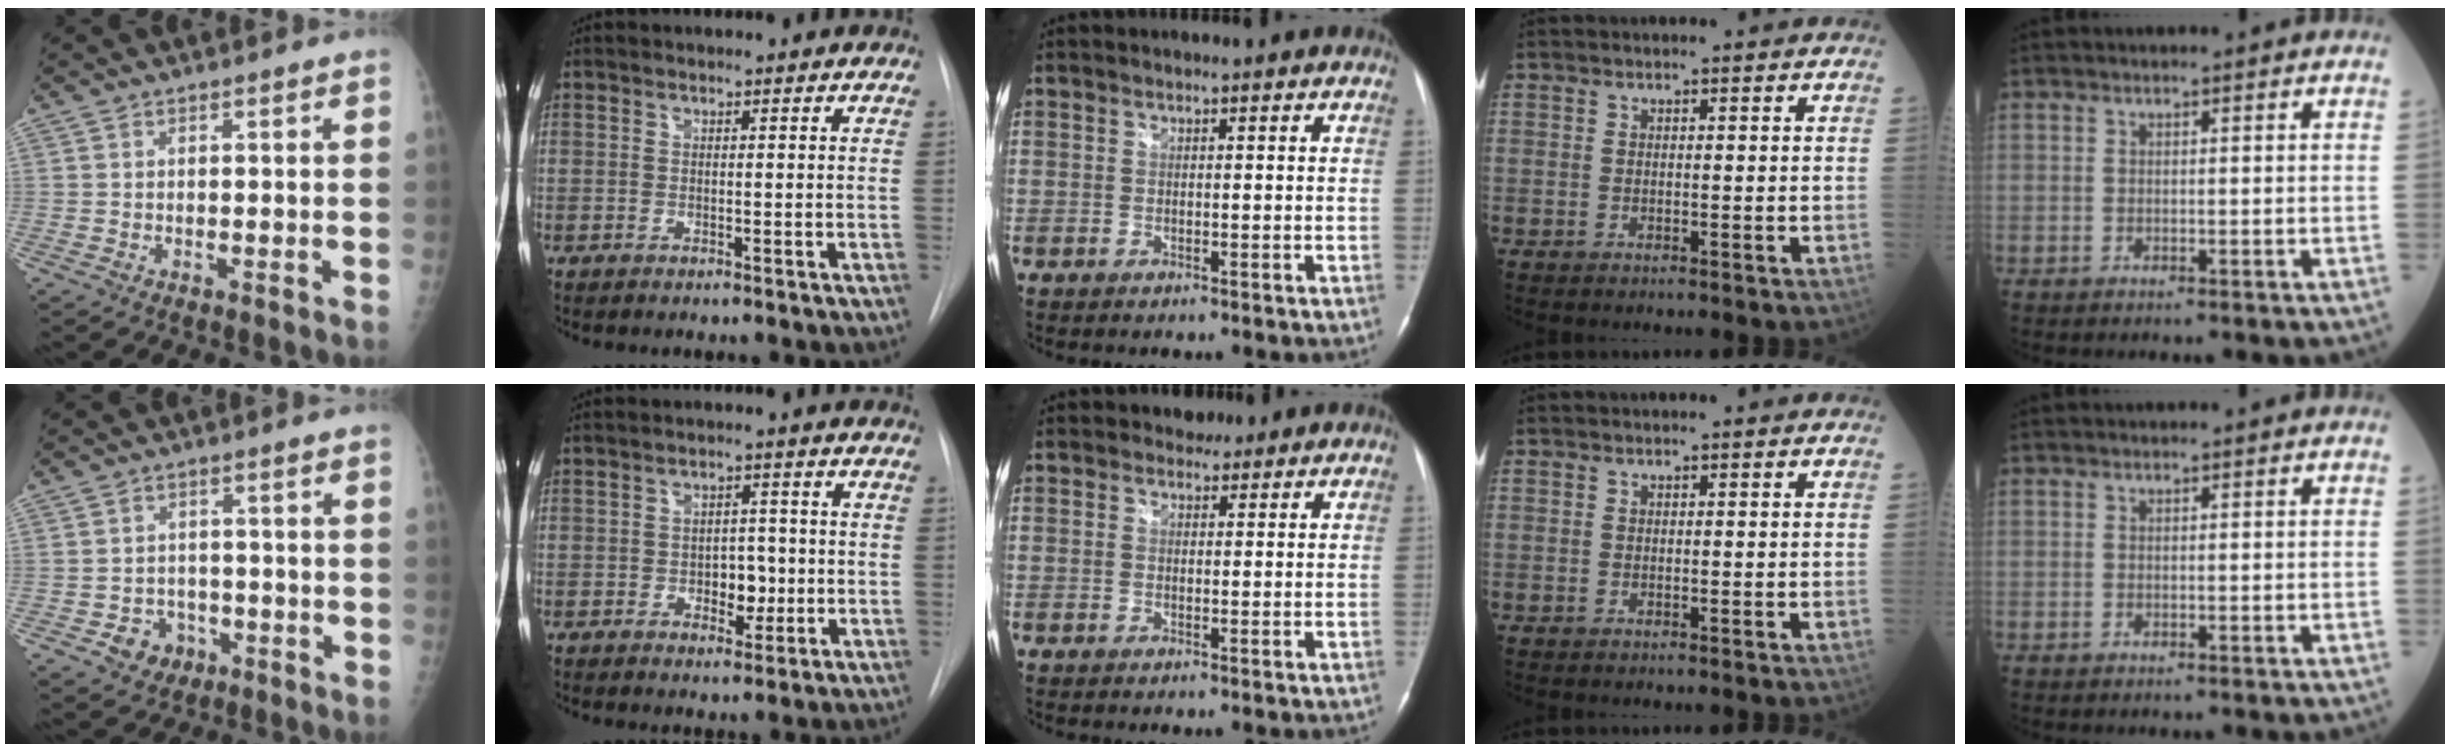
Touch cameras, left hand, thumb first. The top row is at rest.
{"thumb": {"total": 5.0, "force": [-2.3, 4.2, 1.5], "torque": [0.001, 0.017, -0.029]}, "index": {"total": 4.3, "force": [-0.9, 2.7, 3.2], "torque": [-0.035, 0.005, -0.007]}, "middle": {"total": 1.9, "force": [1.5, 1.1, -0.1], "torque": [0.004, 0.005, 0.019]}}